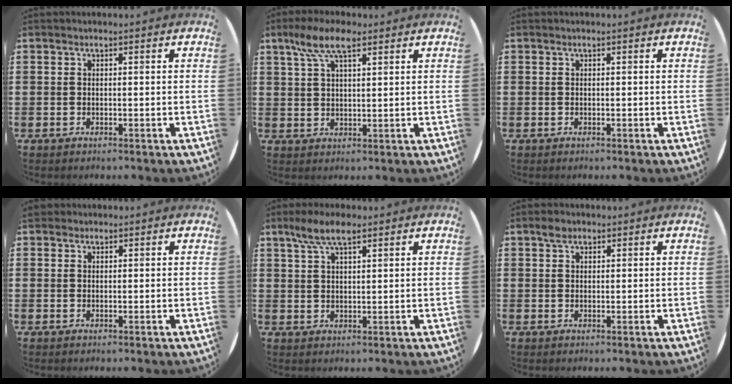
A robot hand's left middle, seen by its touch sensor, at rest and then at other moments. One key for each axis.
{"total": 7.0, "fx": 4.3, "fy": 2.5, "fz": 4.9, "tx": -0.106, "ty": 0.008, "tz": 0.077}
{"total": 0.0}
{"total": 0.9, "fx": 0.8, "fy": 0.4, "fz": 0.0, "tx": 0.006, "ty": 0.001, "tz": 0.014}
{"total": 5.3, "fx": 3.7, "fy": 1.6, "fz": 3.5, "tx": -0.068, "ty": 0.001, "tz": 0.065}
{"total": 1.7, "fx": 1.3, "fy": 0.9, "fz": 0.5, "tx": -0.004, "ty": 0.003, "tz": 0.022}